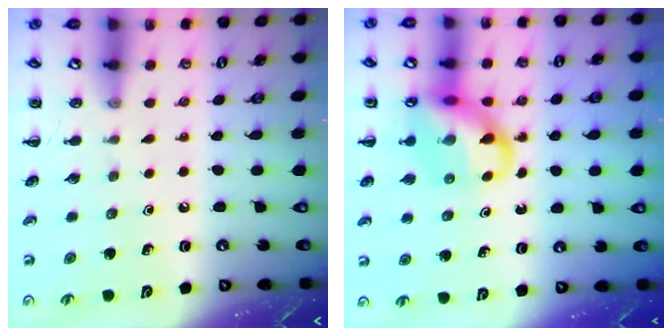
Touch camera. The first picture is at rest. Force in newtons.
{"total": 13.7, "press": 13.4, "slide": 2.8}